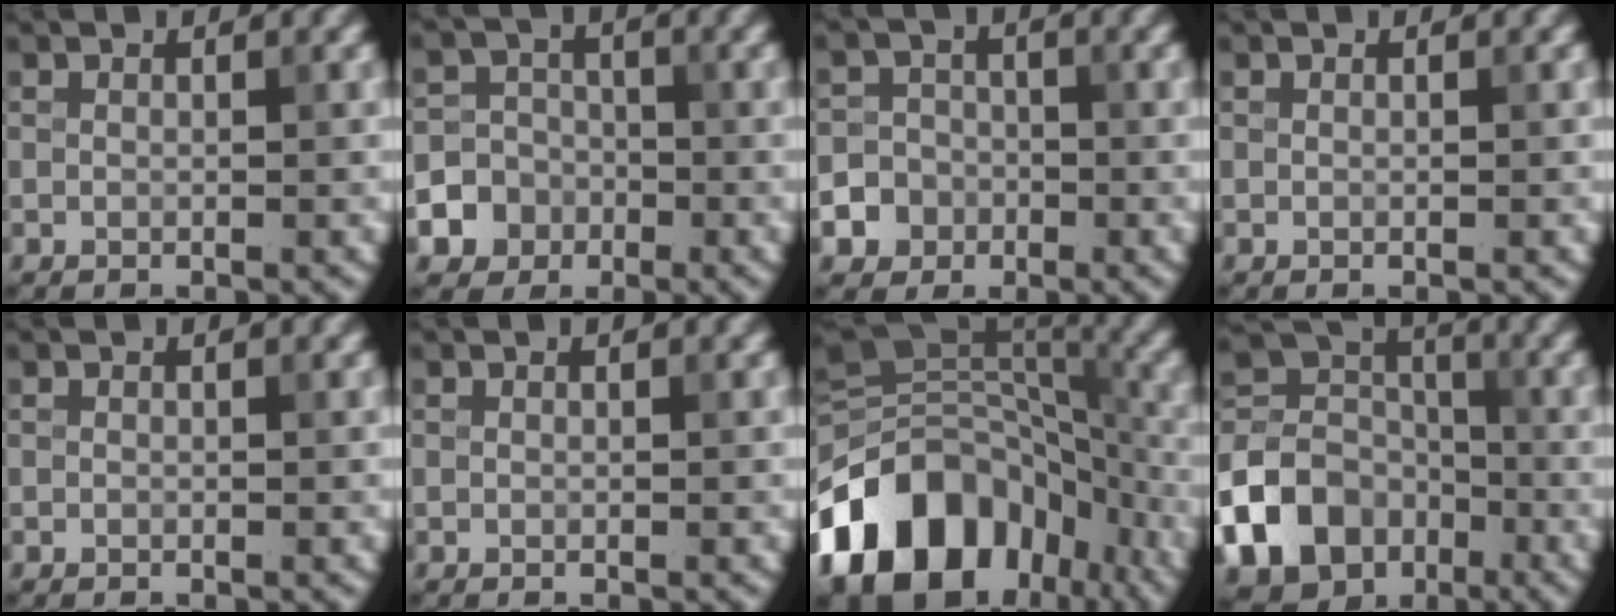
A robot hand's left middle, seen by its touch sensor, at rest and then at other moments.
{"total": 6.2, "force": [-2.7, 5.6, 0.8], "torque": [-0.005, -0.003, -0.064]}
{"total": 4.8, "force": [-2.3, 4.1, 0.6], "torque": [0.012, -0.008, -0.056]}
{"total": 0.0}
{"total": 0.0}
{"total": 0.0}
{"total": 16.0, "force": [-7.4, 10.8, 9.2], "torque": [-0.182, 0.005, -0.131]}
{"total": 12.3, "force": [-5.9, 9.7, 4.7], "torque": [-0.121, -0.014, -0.120]}